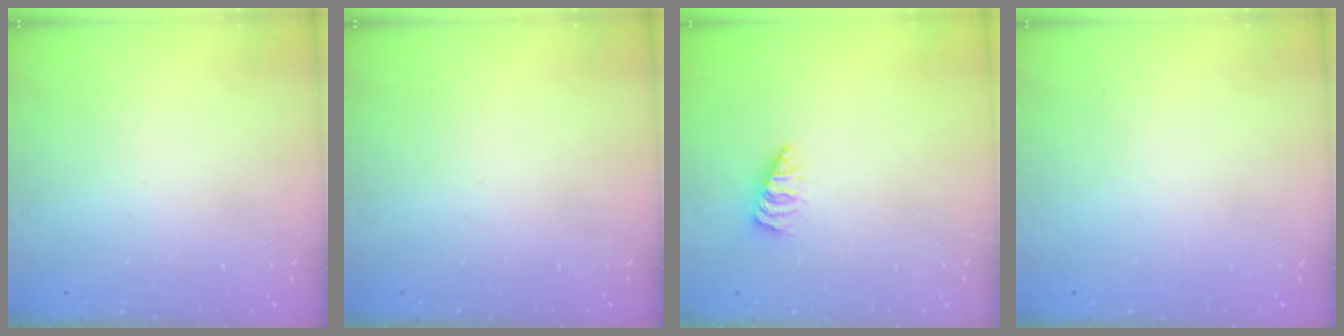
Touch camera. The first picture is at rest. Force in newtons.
{"total": 0.0}
{"total": 2.8, "press": 2.7, "slide": 0.3}
{"total": 0.0}